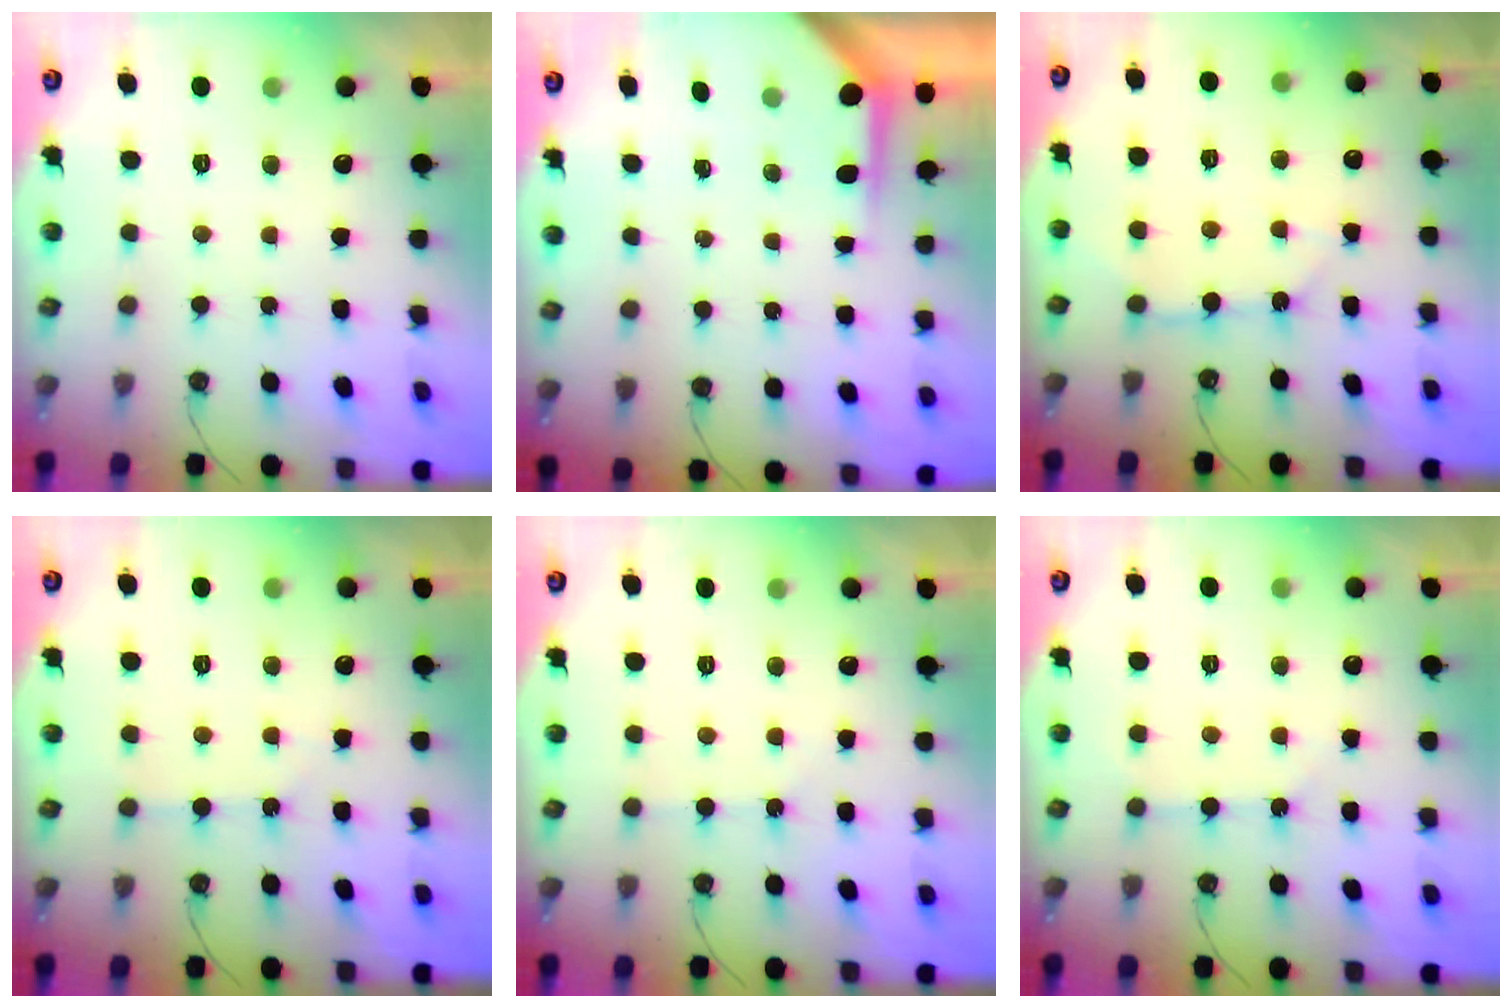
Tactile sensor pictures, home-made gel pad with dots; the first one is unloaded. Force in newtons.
{"total": 4.0, "press": 4.0, "slide": 0.3}
{"total": 6.7, "press": 6.7, "slide": 0.4}
{"total": 3.9, "press": 3.8, "slide": 0.6}
{"total": 2.9, "press": 2.8, "slide": 0.5}
{"total": 3.3, "press": 3.2, "slide": 0.3}